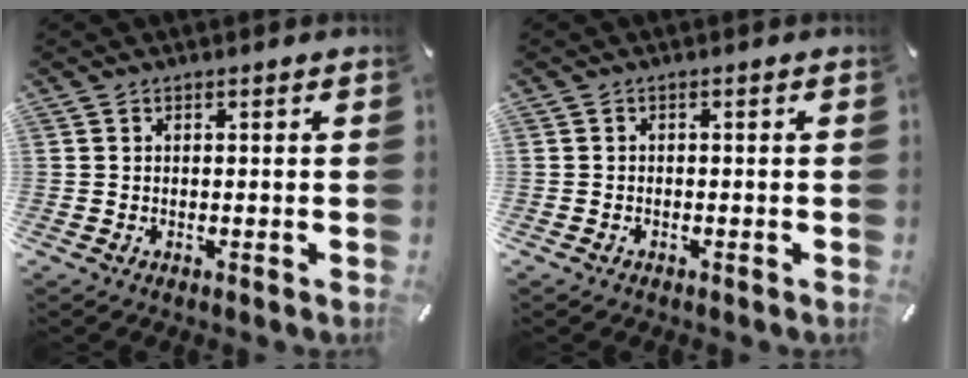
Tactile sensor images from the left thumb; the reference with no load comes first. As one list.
[{"total": 0.8, "force": [-0.5, 0.5, 0.1], "torque": [-0.003, 0.004, -0.013]}]